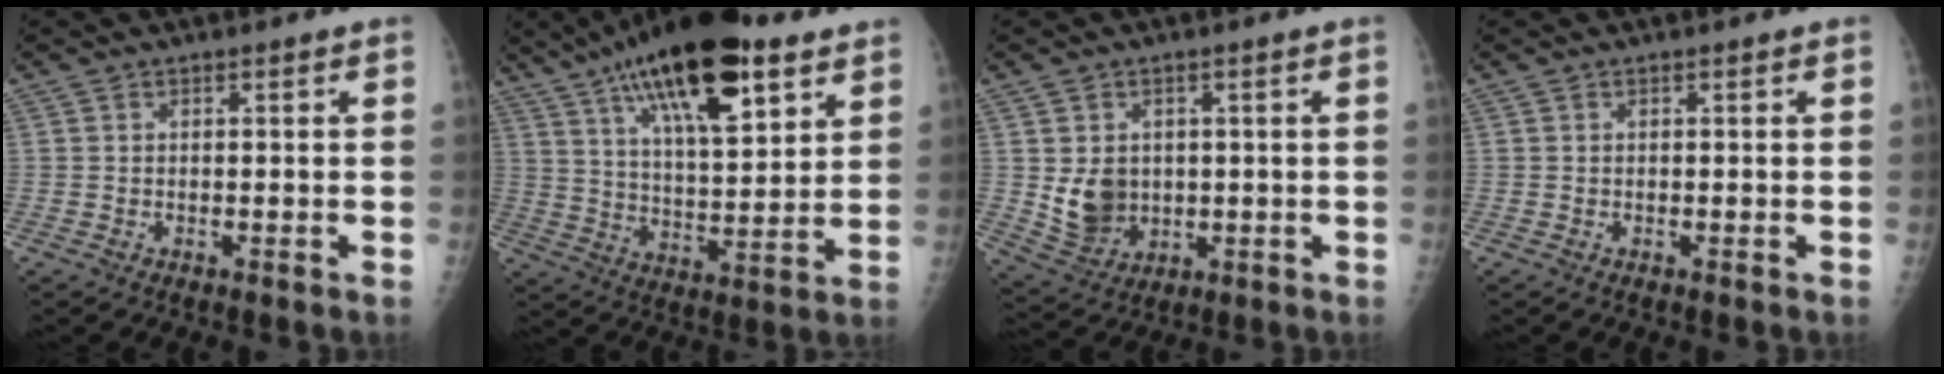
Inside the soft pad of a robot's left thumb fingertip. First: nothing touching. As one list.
[{"total": 23.3, "force": [12.6, 8.5, 17.6], "torque": [-0.274, -0.029, 0.210]}, {"total": 7.6, "force": [0.3, 6.2, 4.3], "torque": [-0.050, -0.011, 0.025]}, {"total": 0.0}]